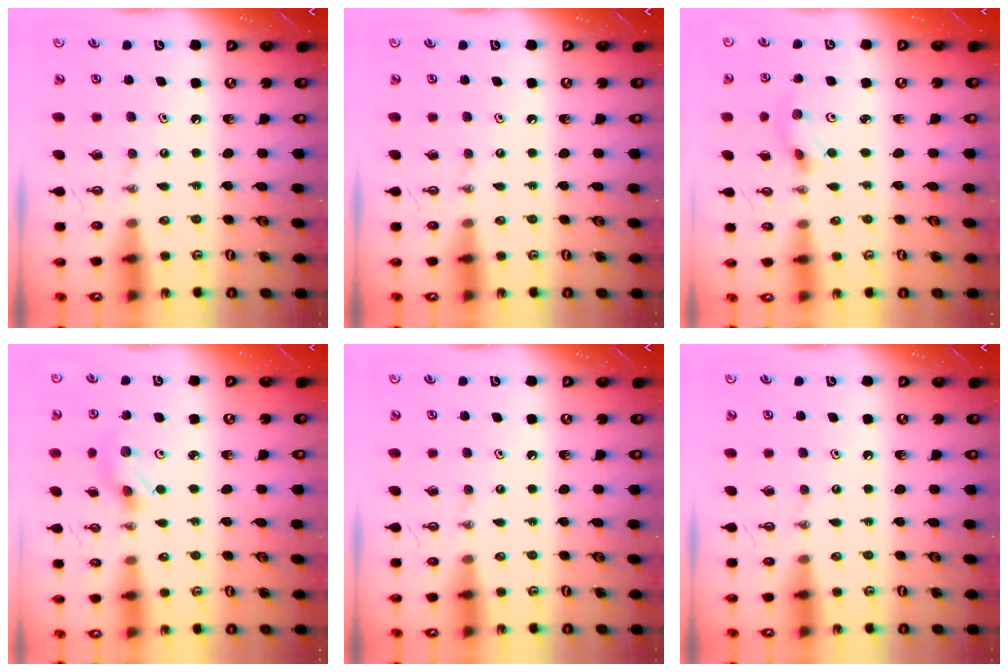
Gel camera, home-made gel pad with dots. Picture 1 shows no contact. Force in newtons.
{"total": 0.0}
{"total": 3.3, "press": 3.2, "slide": 1.1}
{"total": 2.7, "press": 2.7, "slide": 0.3}
{"total": 0.0}
{"total": 0.0}